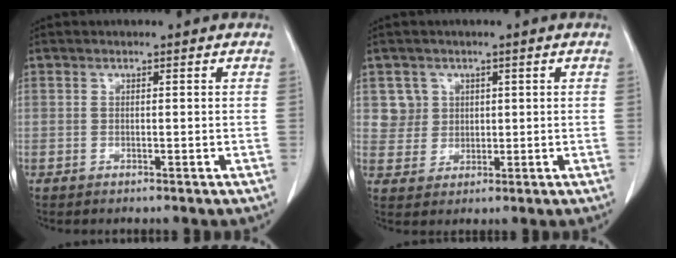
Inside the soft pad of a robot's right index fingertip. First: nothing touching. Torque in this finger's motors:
{"motor_torque": [-0.05, 0.03, -0.01, 0.00]}